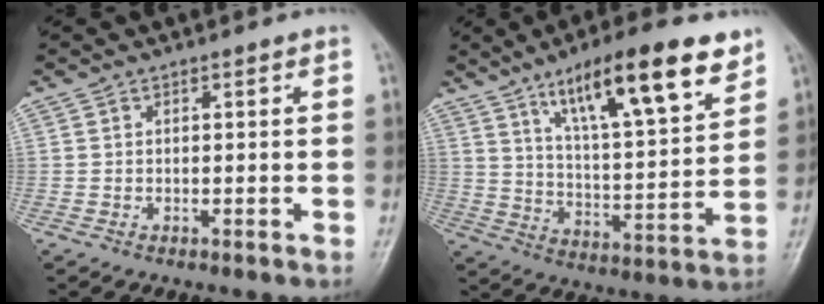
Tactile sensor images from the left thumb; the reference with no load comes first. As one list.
[{"total": 19.4, "force": [11.8, 4.9, 14.6], "torque": [-0.204, -0.049, 0.196]}]